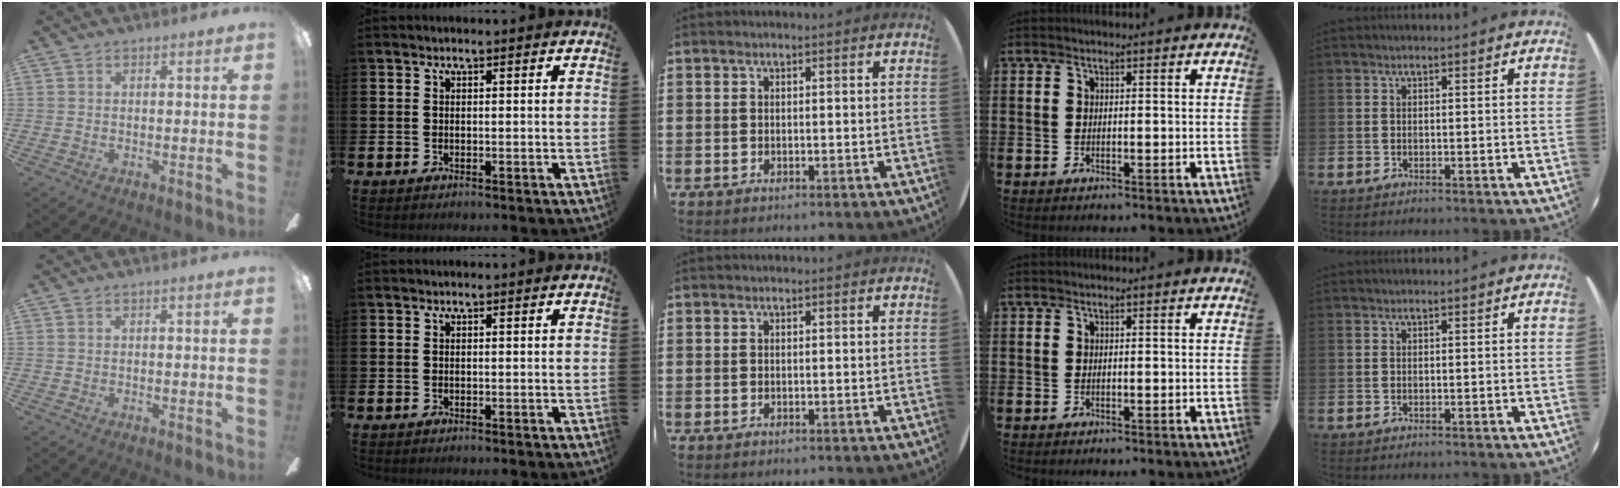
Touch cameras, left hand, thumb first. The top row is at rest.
{}